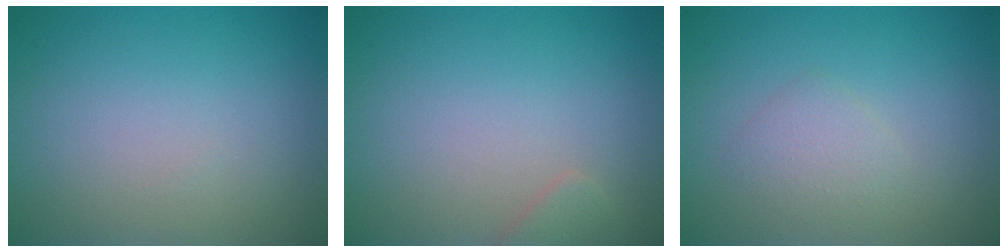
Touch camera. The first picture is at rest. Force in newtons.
{"total": 1.2, "press": 1.2, "slide": 0.0}
{"total": 1.7, "press": 1.7, "slide": 0.1}